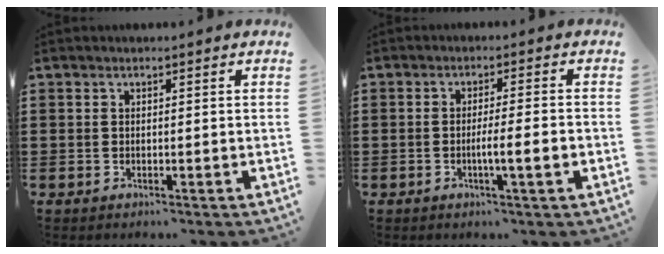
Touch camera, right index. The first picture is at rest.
{"total": 4.1, "force": [-1.2, 0.0, 3.9], "torque": [-0.067, -0.007, -0.022]}